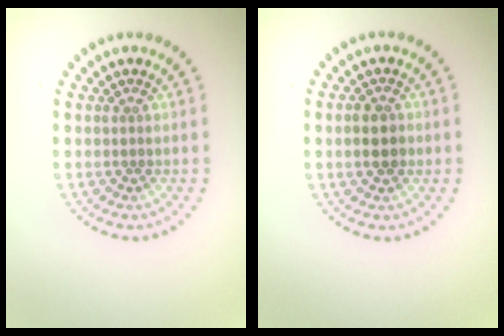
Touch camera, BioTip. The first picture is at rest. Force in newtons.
{"total": 2.2, "press": 2.2, "slide": 0.1}